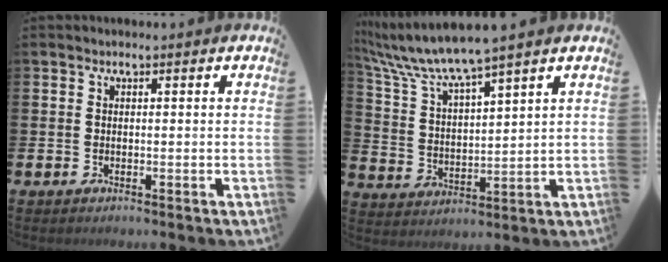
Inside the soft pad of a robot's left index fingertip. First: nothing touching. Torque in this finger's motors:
{"motor_torque": [0.22, -0.41, 1.05, 0.21]}